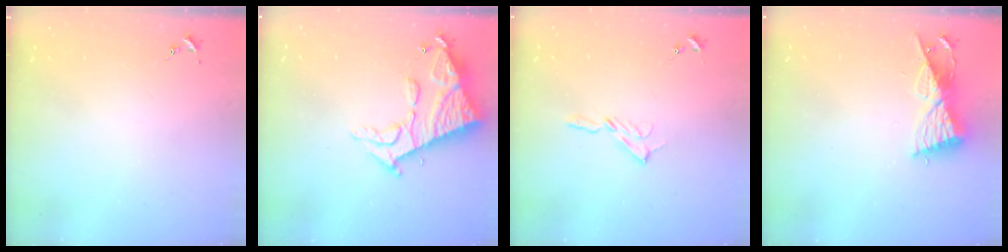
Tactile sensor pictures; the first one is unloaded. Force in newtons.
{"total": 14.4, "press": 14.3, "slide": 1.4}
{"total": 5.1, "press": 5.1, "slide": 0.6}
{"total": 9.1, "press": 9.1, "slide": 0.7}